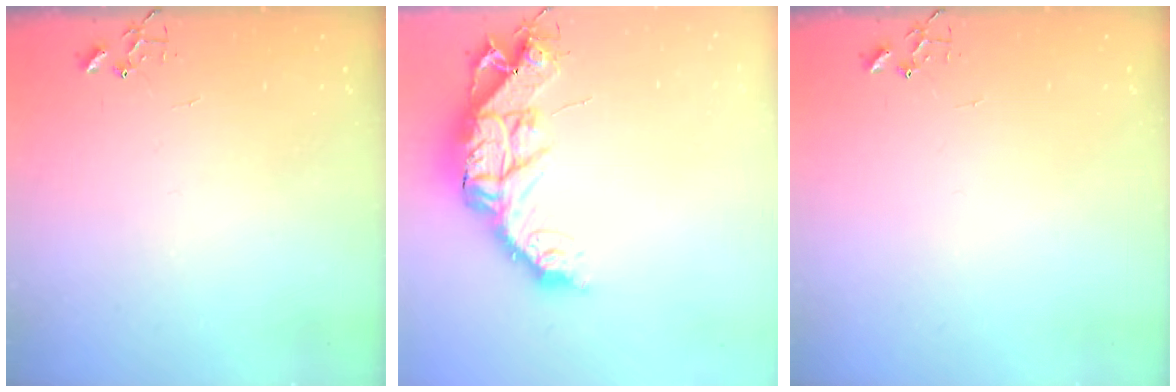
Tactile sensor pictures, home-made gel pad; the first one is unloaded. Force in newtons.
{"total": 16.2, "press": 16.2, "slide": 1.5}
{"total": 0.0}